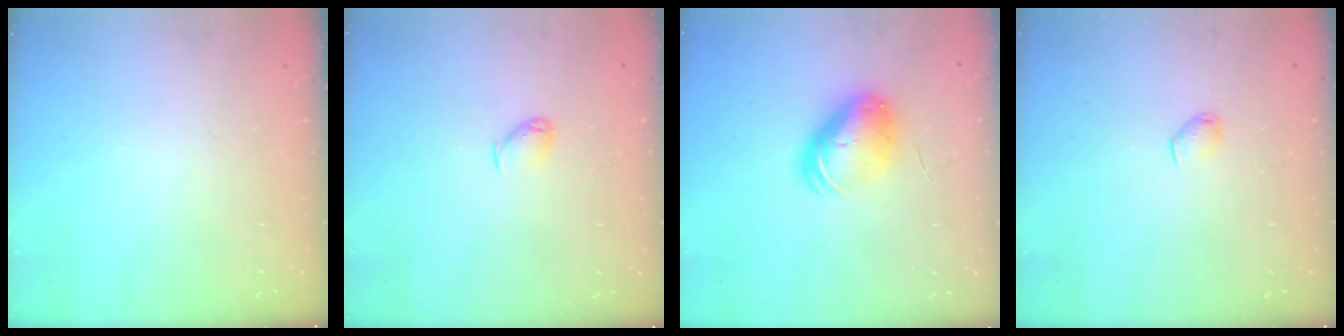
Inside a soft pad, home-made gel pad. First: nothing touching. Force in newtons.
{"total": 3.5, "press": 3.4, "slide": 0.6}
{"total": 9.0, "press": 8.9, "slide": 1.5}
{"total": 3.0, "press": 3.0, "slide": 0.5}